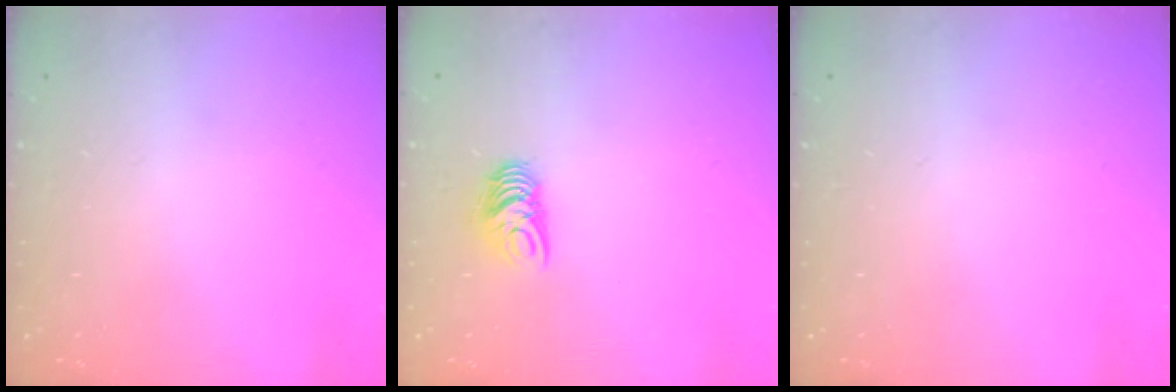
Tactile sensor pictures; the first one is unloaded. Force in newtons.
{"total": 6.2, "press": 6.2, "slide": 0.4}
{"total": 0.0}